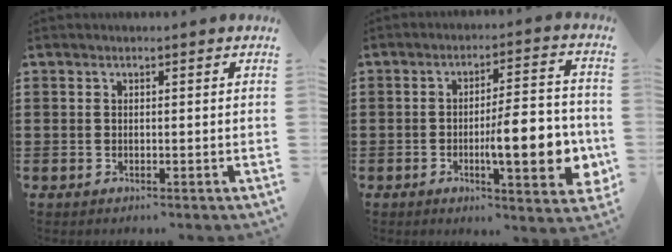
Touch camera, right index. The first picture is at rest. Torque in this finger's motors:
{"motor_torque": [1.51, -0.63, 0.47, 0.21]}